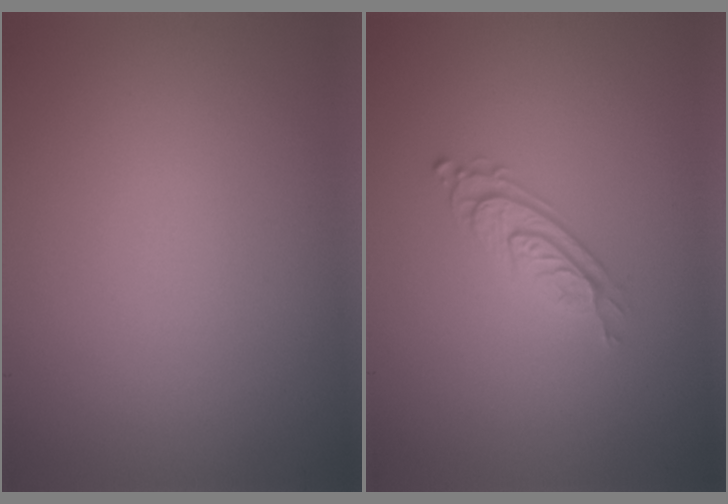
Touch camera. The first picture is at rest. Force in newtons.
{"total": 2.8, "press": 2.0, "slide": 2.1}